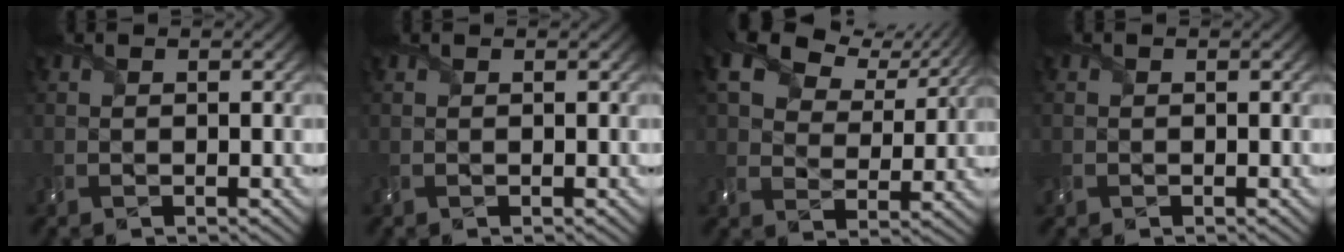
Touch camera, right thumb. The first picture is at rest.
{"total": 0.0}
{"total": 10.6, "force": [6.2, 6.3, 6.0], "torque": [-0.143, 0.016, 0.112]}
{"total": 1.0, "force": [-0.5, 0.9, 0.1], "torque": [-0.003, -0.004, -0.014]}